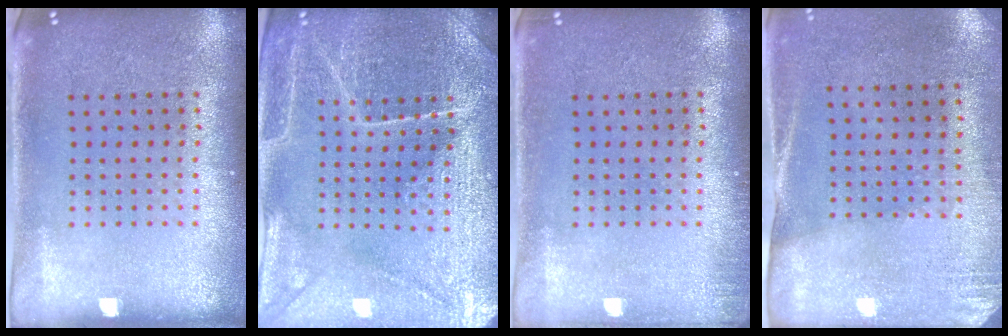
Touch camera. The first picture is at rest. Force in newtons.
{"total": 4.3, "press": 4.2, "slide": 1.1}
{"total": 0.9, "press": 0.9, "slide": 0.2}
{"total": 2.7, "press": 2.3, "slide": 1.3}